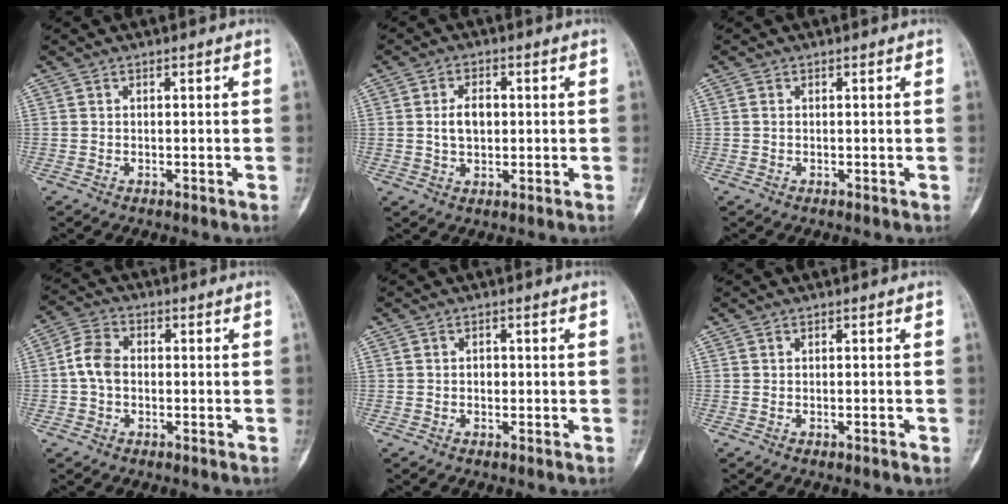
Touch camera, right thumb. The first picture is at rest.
{"total": 4.9, "force": [0.5, 3.4, 3.5], "torque": [-0.055, 0.007, 0.008]}
{"total": 0.0}
{"total": 5.6, "force": [-0.6, 4.2, 3.8], "torque": [-0.066, 0.019, -0.021]}
{"total": 1.1, "force": [-0.1, 0.8, 0.7], "torque": [-0.002, 0.005, -0.004]}
{"total": 0.5, "force": [-0.2, 0.3, 0.4], "torque": [-0.006, 0.001, -0.002]}